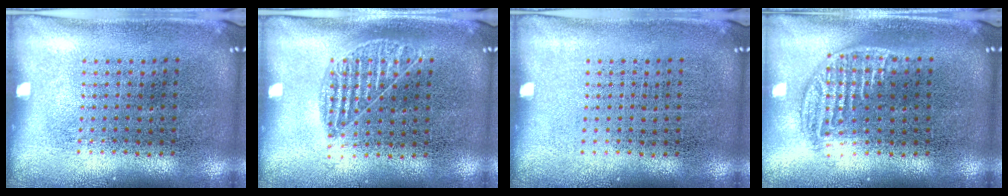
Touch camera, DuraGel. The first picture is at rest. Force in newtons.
{"total": 1.0, "press": 0.8, "slide": 0.5}
{"total": 0.0}
{"total": 1.3, "press": 1.1, "slide": 0.7}